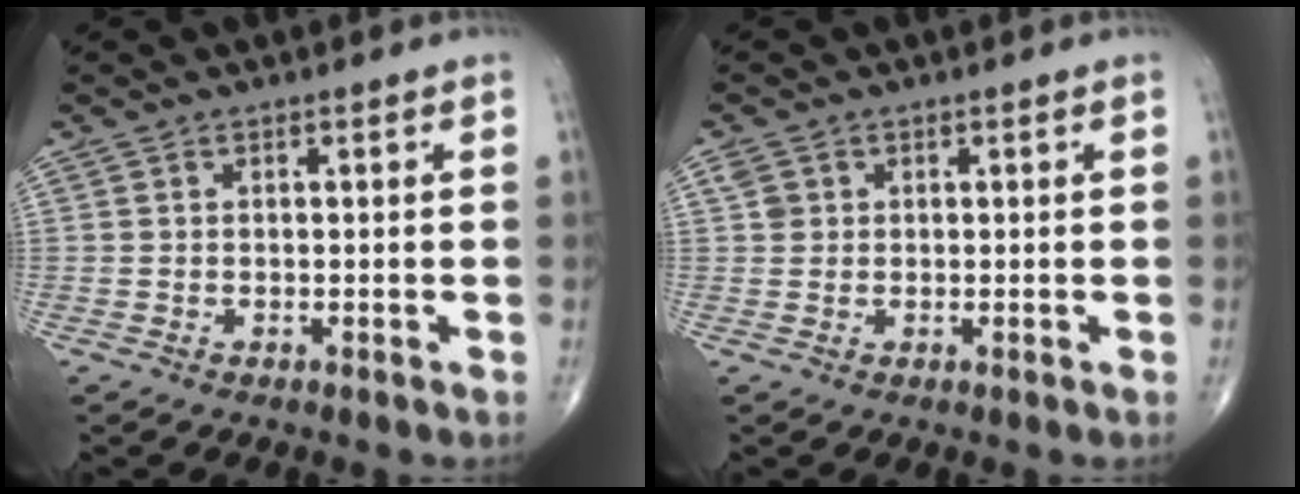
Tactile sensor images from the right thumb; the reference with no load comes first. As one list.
[{"total": 2.0, "force": [0.7, 1.8, 0.7], "torque": [-0.007, 0.000, 0.012]}]